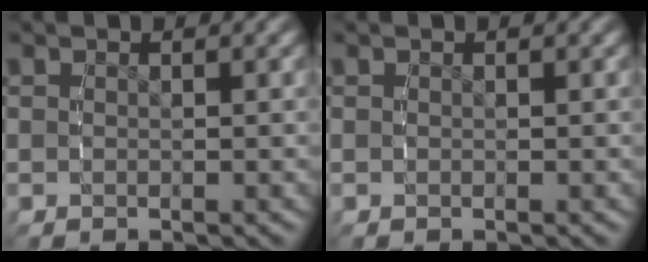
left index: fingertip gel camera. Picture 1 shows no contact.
{"total": 0.0}